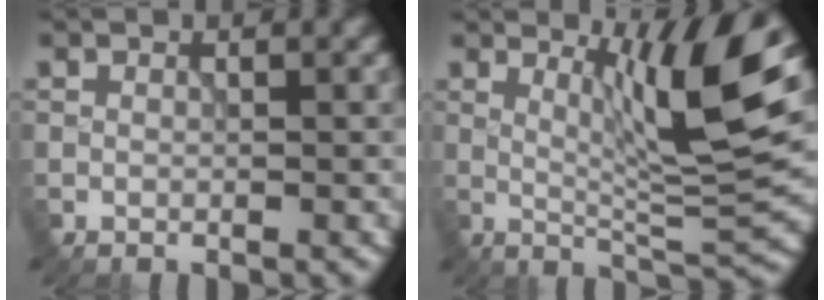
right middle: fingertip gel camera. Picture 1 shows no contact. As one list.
[{"total": 8.4, "force": [3.0, 1.1, 7.8], "torque": [-0.118, -0.005, 0.052]}]